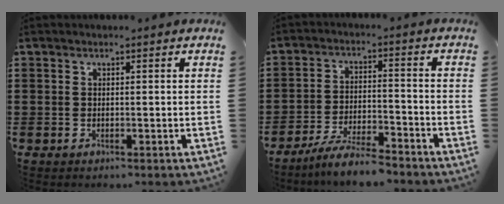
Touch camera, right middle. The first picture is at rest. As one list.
[{"total": 6.1, "force": [-5.7, 0.3, 2.4], "torque": [-0.051, -0.006, -0.109]}]